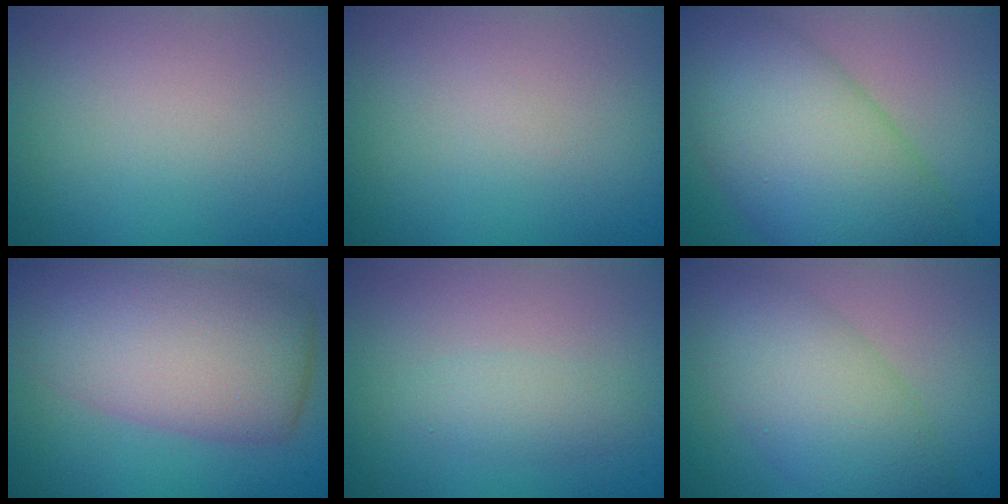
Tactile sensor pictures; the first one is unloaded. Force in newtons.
{"total": 0.0}
{"total": 12.3, "press": 12.3, "slide": 0.2}
{"total": 11.0, "press": 11.0, "slide": 0.6}
{"total": 1.9, "press": 1.9, "slide": 0.0}
{"total": 7.2, "press": 7.2, "slide": 0.1}